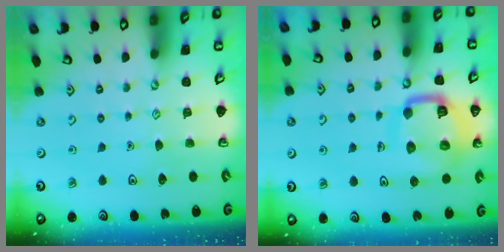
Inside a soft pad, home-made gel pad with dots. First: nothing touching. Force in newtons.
{"total": 15.7, "press": 15.6, "slide": 1.6}